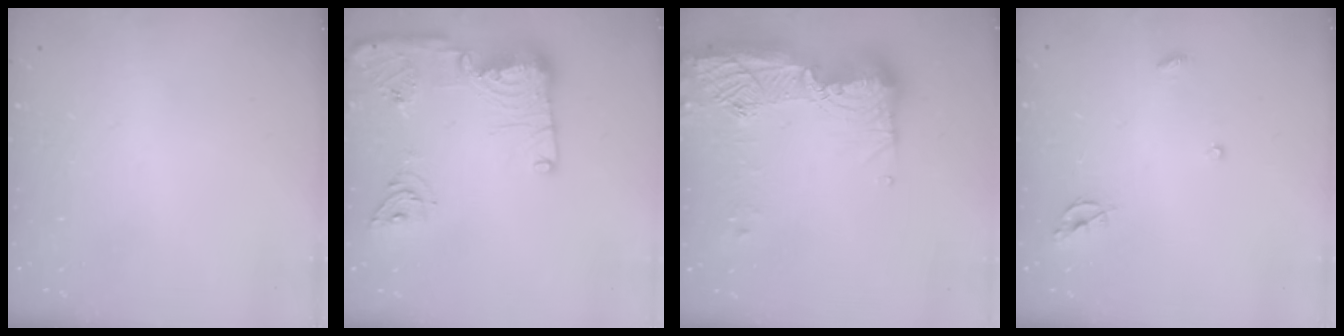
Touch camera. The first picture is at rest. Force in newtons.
{"total": 18.1, "press": 18.0, "slide": 2.0}
{"total": 21.5, "press": 20.4, "slide": 6.7}
{"total": 5.5, "press": 5.5, "slide": 0.6}